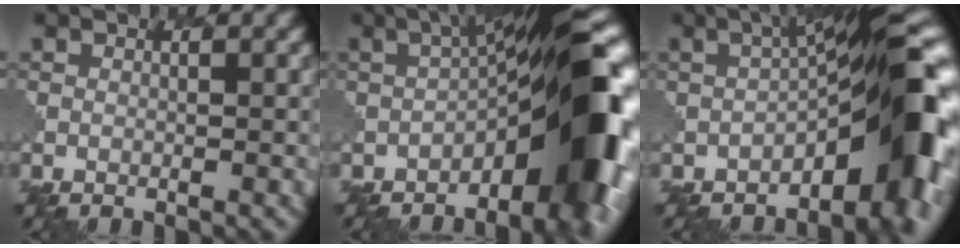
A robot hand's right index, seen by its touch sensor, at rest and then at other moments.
{"total": 11.9, "force": [-3.2, 3.7, 10.9], "torque": [-0.134, 0.019, -0.055]}
{"total": 10.8, "force": [-3.4, 3.9, 9.5], "torque": [-0.113, 0.013, -0.056]}